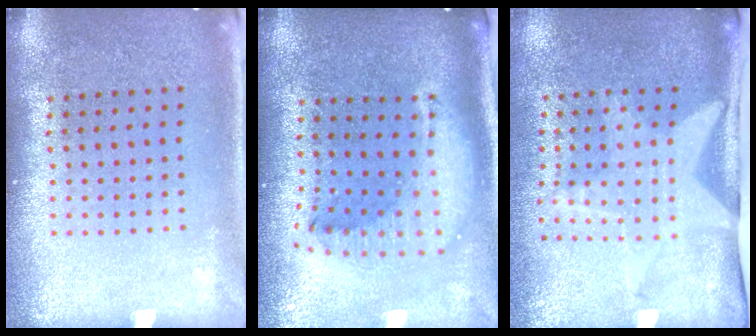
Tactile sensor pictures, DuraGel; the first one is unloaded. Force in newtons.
{"total": 2.1, "press": 1.6, "slide": 1.3}
{"total": 2.0, "press": 1.5, "slide": 1.3}